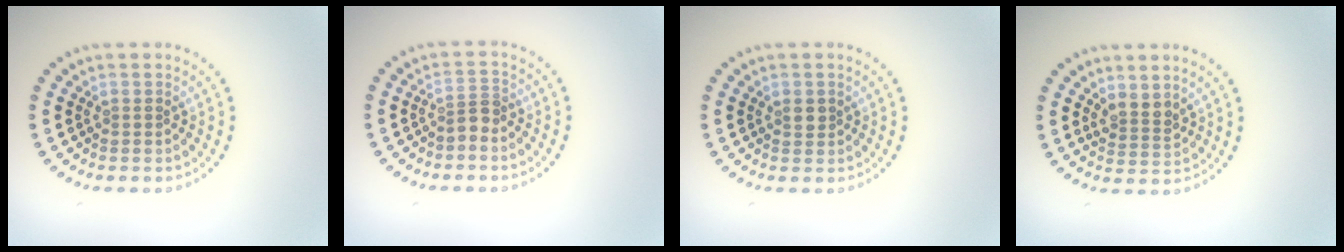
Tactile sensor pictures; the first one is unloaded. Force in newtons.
{"total": 1.8, "press": 1.3, "slide": 1.3}
{"total": 1.0, "press": 1.0, "slide": 0.3}
{"total": 2.0, "press": 1.6, "slide": 1.2}